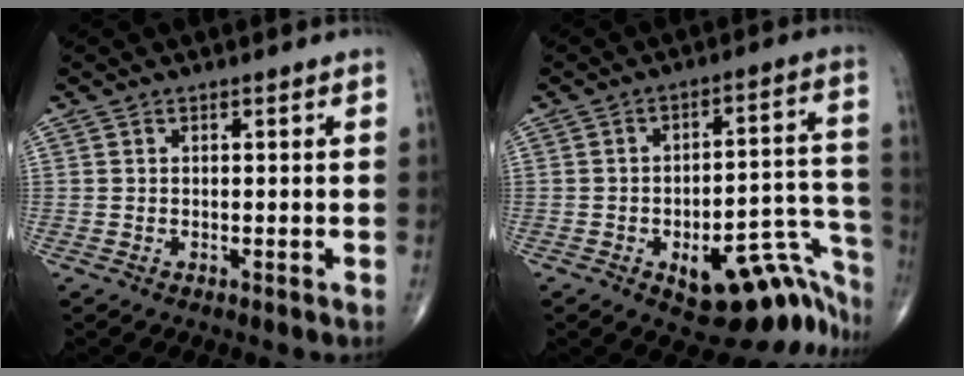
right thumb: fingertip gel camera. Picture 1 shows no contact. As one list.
[{"total": 19.0, "force": [-11.1, 8.2, 13.1], "torque": [-0.053, 0.116, -0.137]}]